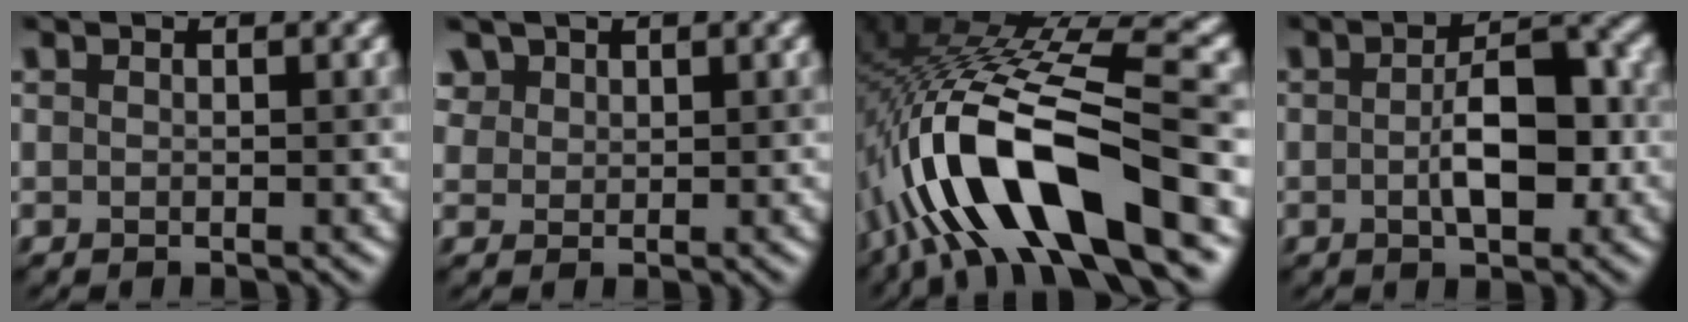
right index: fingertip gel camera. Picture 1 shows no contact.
{"total": 3.0, "force": [2.0, 2.0, 0.8], "torque": [-0.033, 0.002, 0.046]}
{"total": 14.1, "force": [-4.7, 4.0, 12.7], "torque": [-0.240, 0.017, -0.076]}
{"total": 5.5, "force": [-0.6, 2.3, 4.9], "torque": [-0.083, 0.003, -0.013]}